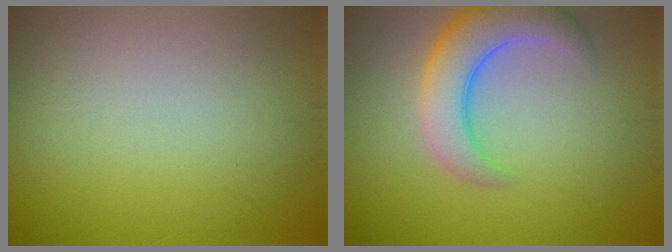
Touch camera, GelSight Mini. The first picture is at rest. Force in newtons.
{"total": 5.6, "press": 5.5, "slide": 0.4}